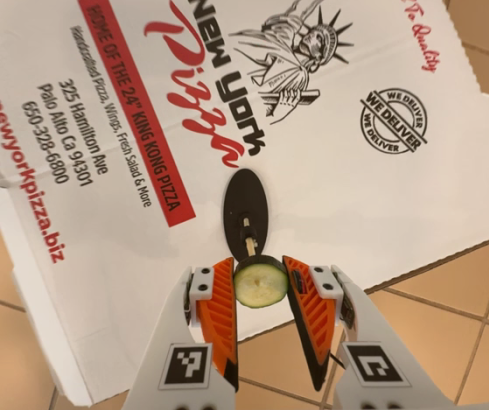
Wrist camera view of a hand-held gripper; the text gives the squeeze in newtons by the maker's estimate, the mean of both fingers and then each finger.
{"total": 7.3, "left": 7.2, "right": 7.4}